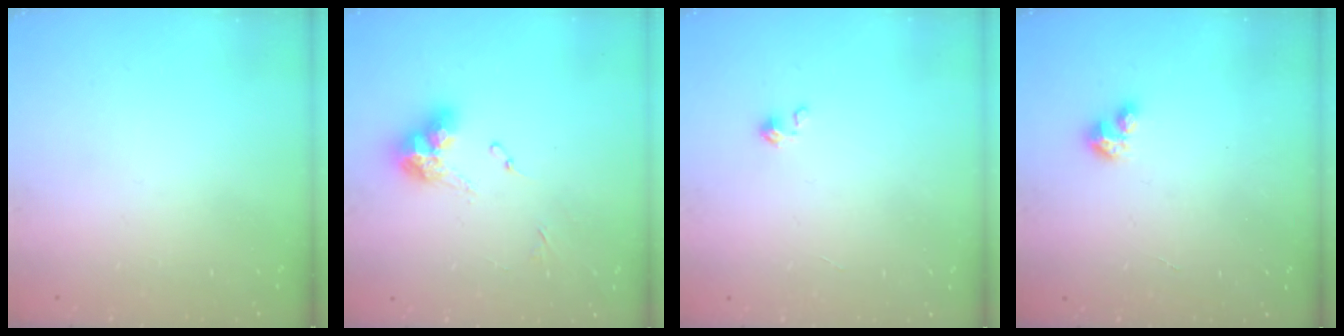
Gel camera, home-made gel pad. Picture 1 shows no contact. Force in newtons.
{"total": 10.4, "press": 10.3, "slide": 1.1}
{"total": 0.0}
{"total": 2.6, "press": 2.6, "slide": 0.2}